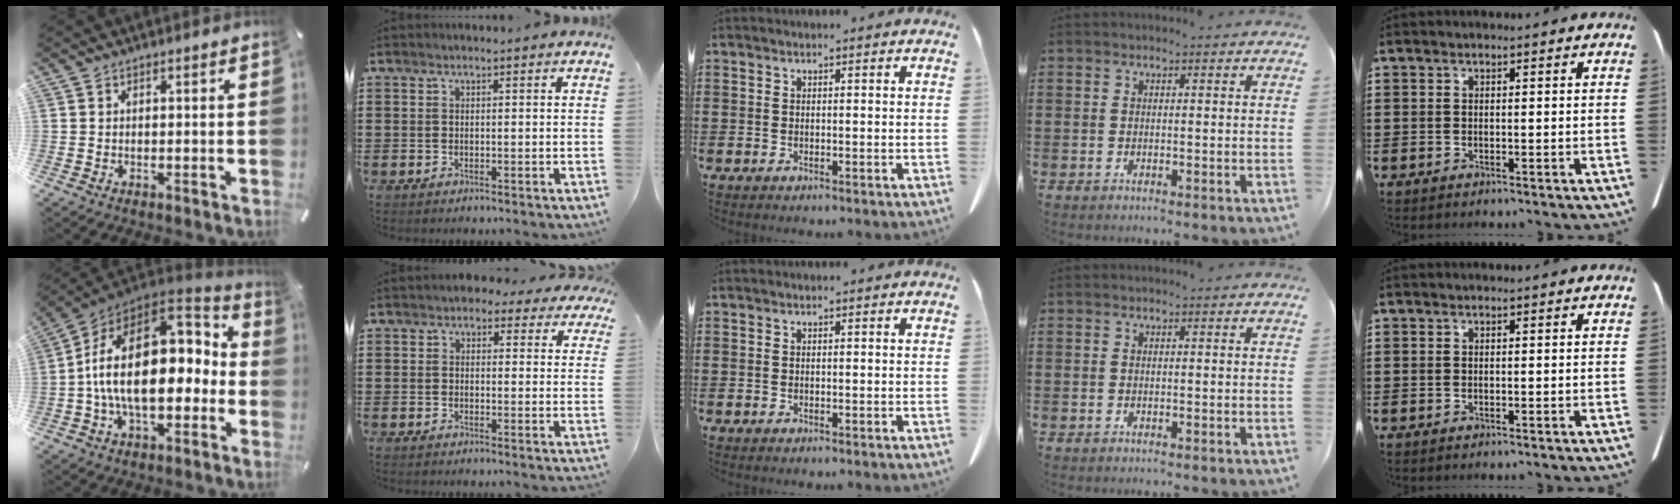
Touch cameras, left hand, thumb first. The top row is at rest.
{"thumb": {"total": 23.7, "force": [0.9, 13.6, 19.4], "torque": [-0.344, -0.007, 0.021]}, "index": {"total": 2.7, "force": [1.9, 1.7, 0.9], "torque": [-0.020, 0.005, 0.032]}}